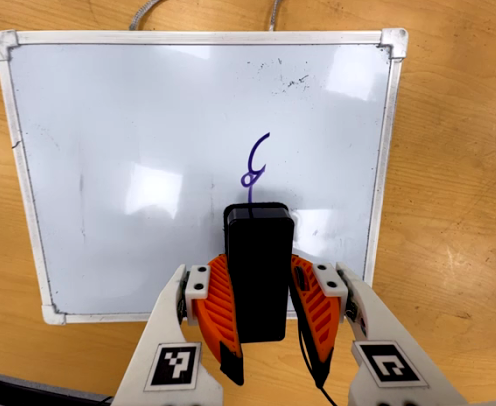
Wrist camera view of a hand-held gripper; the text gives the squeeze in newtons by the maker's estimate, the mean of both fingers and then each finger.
{"total": 6.1, "left": 5.2, "right": 7.0}